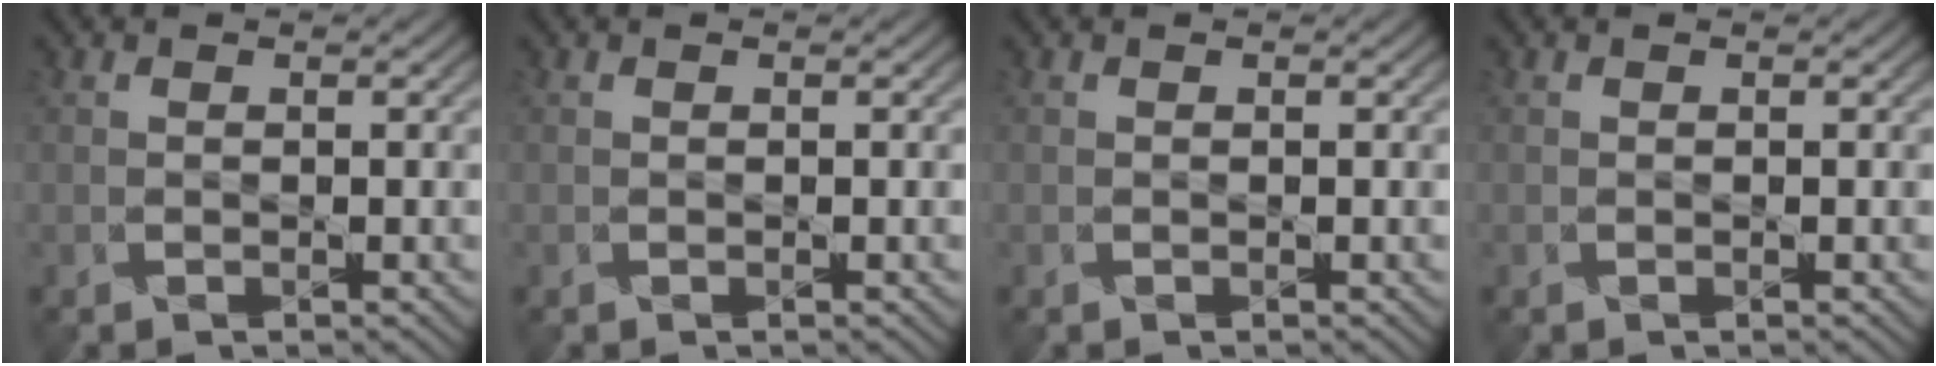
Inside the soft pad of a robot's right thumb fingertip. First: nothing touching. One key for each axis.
{"total": 0.0}
{"total": 0.0}
{"total": 0.0}